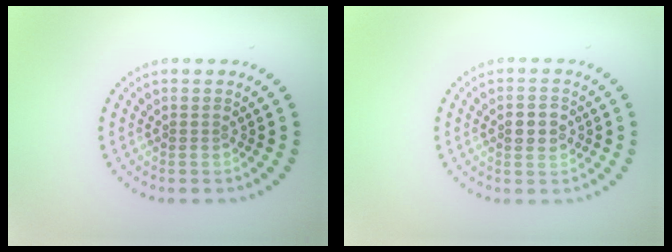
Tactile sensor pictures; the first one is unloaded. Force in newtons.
{"total": 2.7, "press": 2.7, "slide": 0.0}